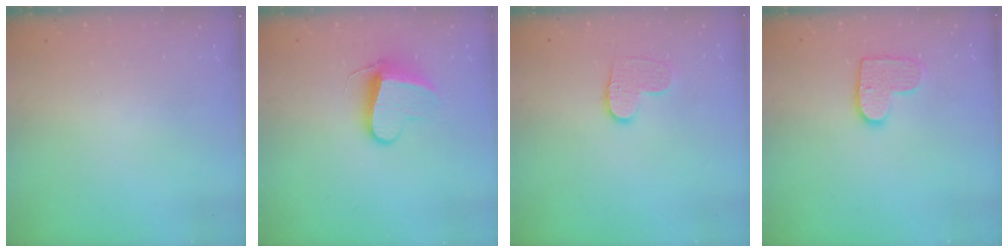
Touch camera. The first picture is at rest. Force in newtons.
{"total": 10.7, "press": 10.7, "slide": 0.7}
{"total": 9.2, "press": 9.2, "slide": 0.3}
{"total": 10.0, "press": 10.0, "slide": 0.5}